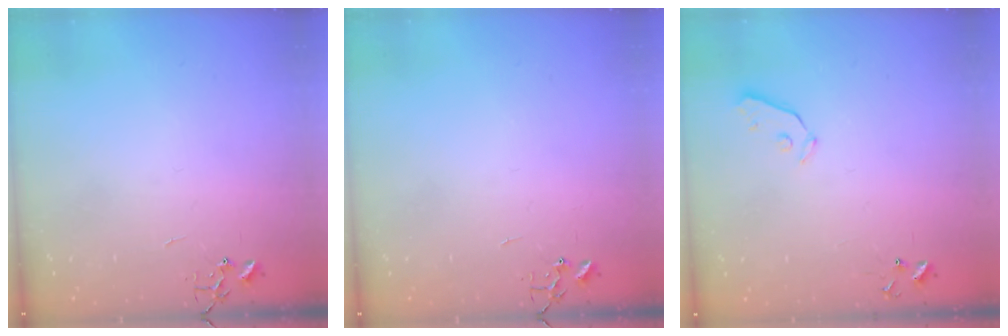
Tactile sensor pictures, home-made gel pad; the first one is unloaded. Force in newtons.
{"total": 0.0}
{"total": 3.4, "press": 3.4, "slide": 0.5}